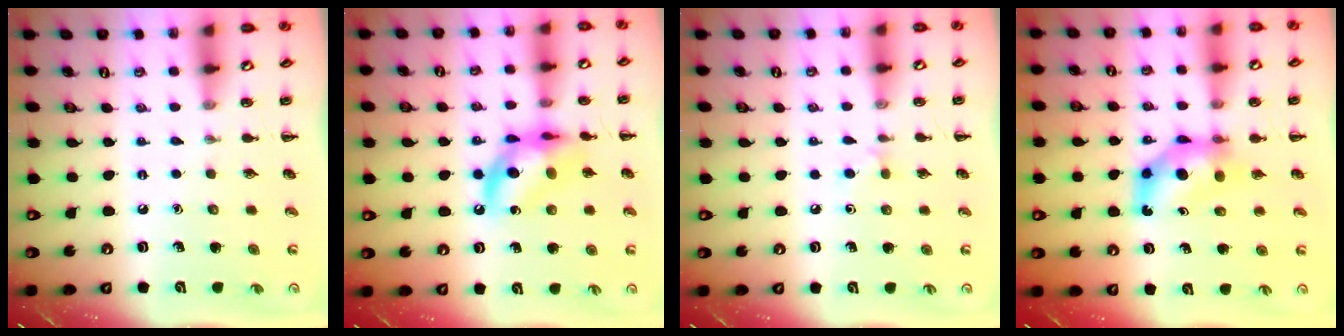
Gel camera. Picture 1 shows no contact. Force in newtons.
{"total": 12.2, "press": 11.9, "slide": 2.7}
{"total": 3.7, "press": 3.4, "slide": 1.4}
{"total": 7.2, "press": 7.1, "slide": 0.8}